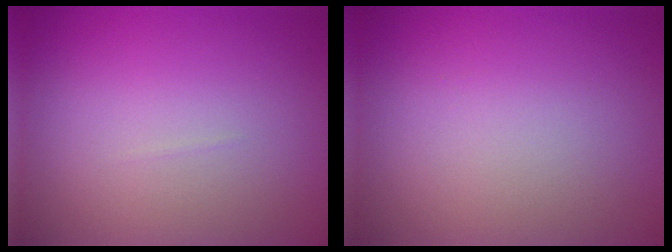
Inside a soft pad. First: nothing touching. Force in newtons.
{"total": 0.0}